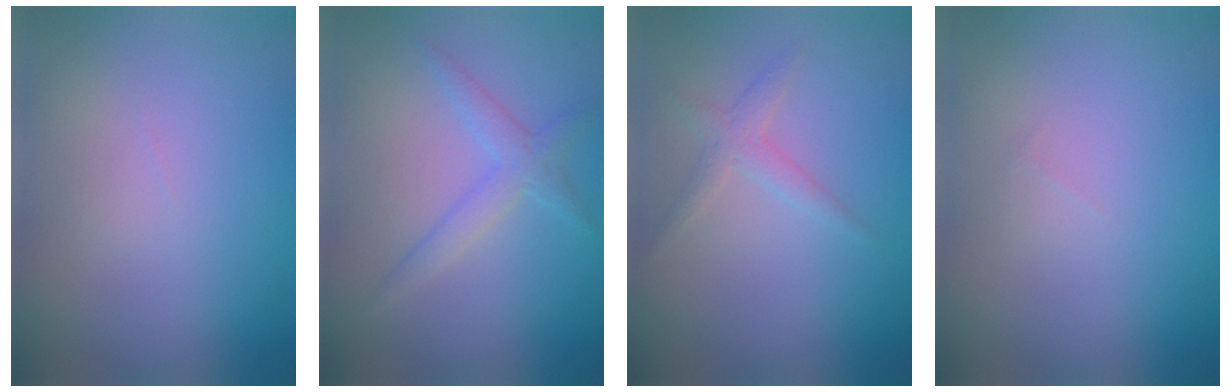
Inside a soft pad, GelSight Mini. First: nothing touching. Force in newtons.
{"total": 2.2, "press": 2.2, "slide": 0.2}
{"total": 1.6, "press": 1.6, "slide": 0.0}
{"total": 0.0}